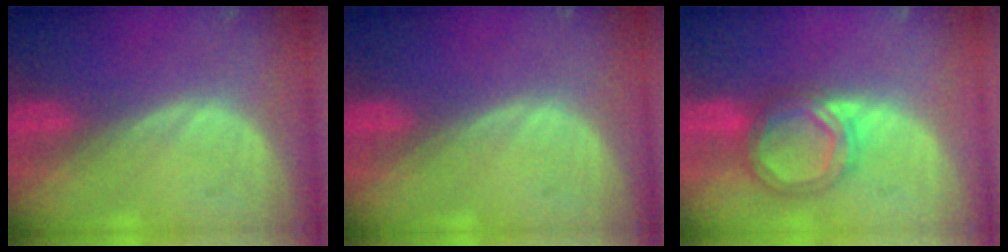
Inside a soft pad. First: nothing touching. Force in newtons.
{"total": 0.0}
{"total": 5.8, "press": 5.8, "slide": 0.2}